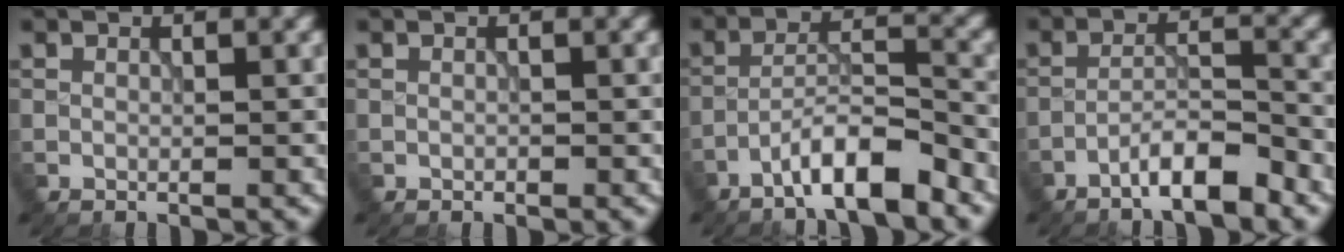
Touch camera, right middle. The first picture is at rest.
{"total": 0.0}
{"total": 5.3, "force": [-3.8, 0.9, 3.6], "torque": [-0.060, 0.012, -0.074]}
{"total": 4.3, "force": [-3.2, 0.7, 2.8], "torque": [-0.046, 0.010, -0.064]}